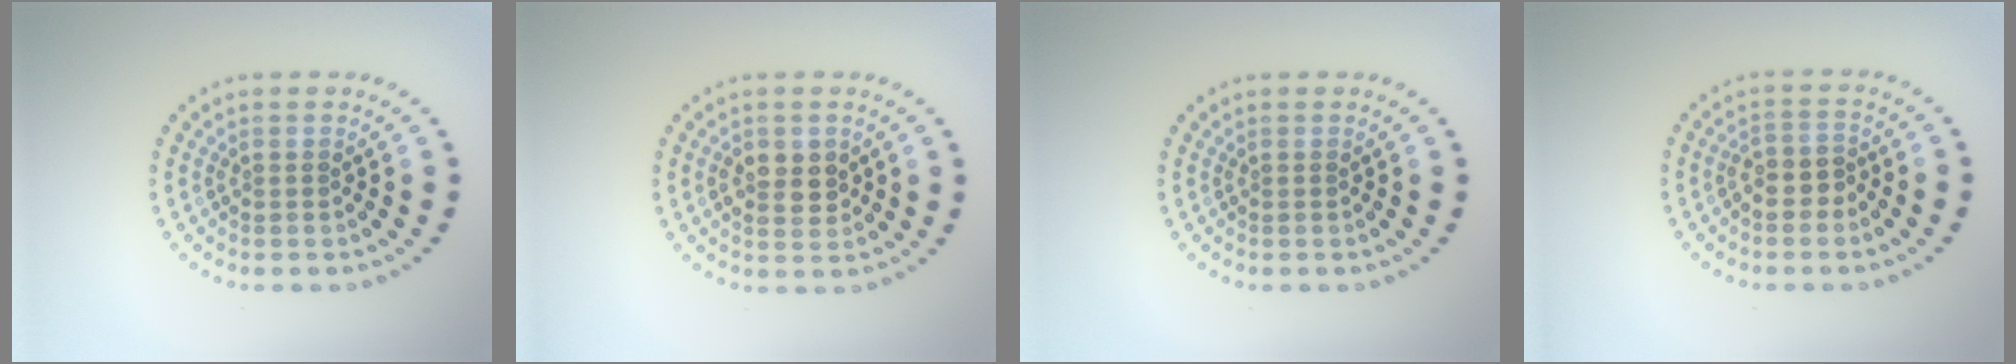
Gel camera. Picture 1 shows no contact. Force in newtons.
{"total": 2.7, "press": 2.7, "slide": 0.4}
{"total": 0.0}
{"total": 2.2, "press": 2.1, "slide": 0.7}